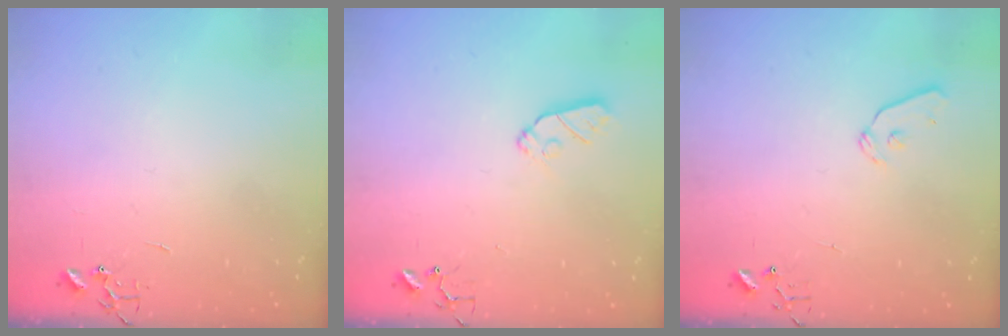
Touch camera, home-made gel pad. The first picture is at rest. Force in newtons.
{"total": 7.3, "press": 7.2, "slide": 0.5}
{"total": 8.7, "press": 8.7, "slide": 0.9}